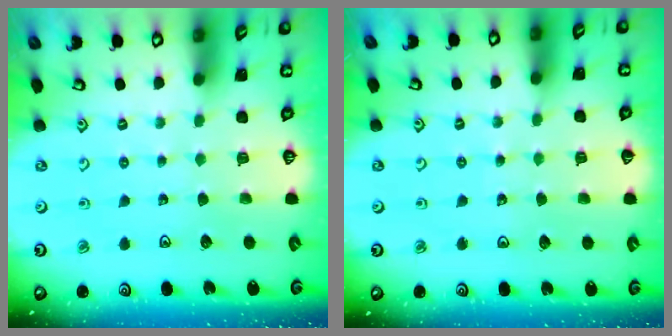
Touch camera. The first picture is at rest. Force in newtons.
{"total": 3.6, "press": 3.6, "slide": 0.4}